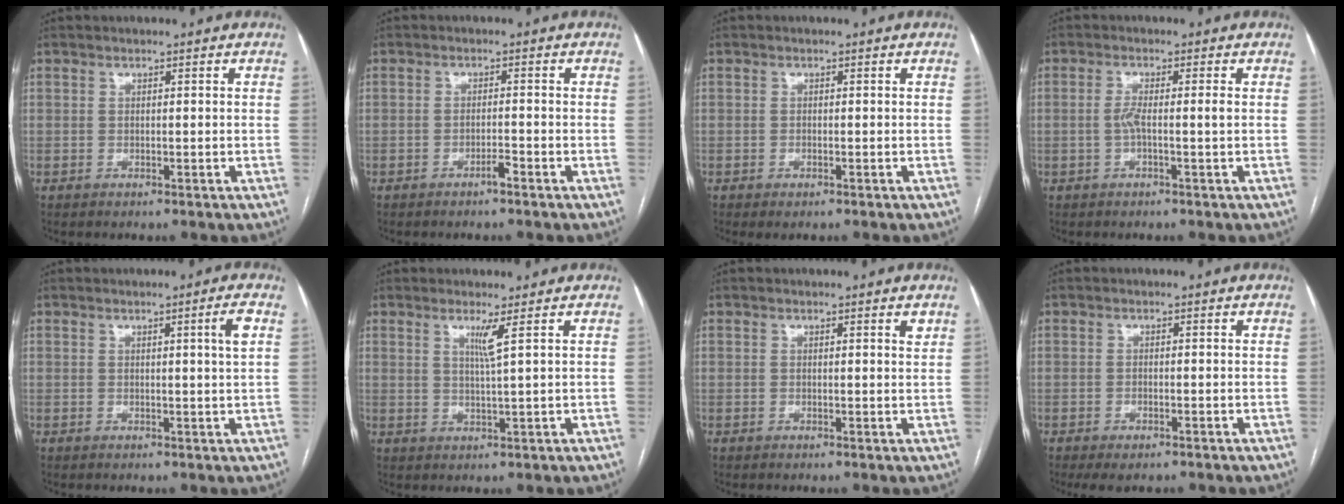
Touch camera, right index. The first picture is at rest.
{"total": 0.9, "force": [-0.7, 0.1, 0.6], "torque": [-0.013, 0.001, -0.012]}
{"total": 1.0, "force": [-0.6, 0.2, 0.8], "torque": [-0.013, -0.005, -0.003]}
{"total": 2.6, "force": [-0.4, -0.1, 2.6], "torque": [-0.050, 0.002, -0.006]}
{"total": 2.5, "force": [0.7, -0.7, 2.3], "torque": [-0.033, -0.005, 0.013]}
{"total": 2.7, "force": [1.3, -1.0, 2.2], "torque": [-0.043, -0.011, 0.027]}
{"total": 1.0, "force": [0.7, 0.1, 0.7], "torque": [-0.007, -0.002, 0.007]}
{"total": 2.9, "force": [-2.0, 1.1, 1.8], "torque": [-0.028, -0.009, -0.023]}